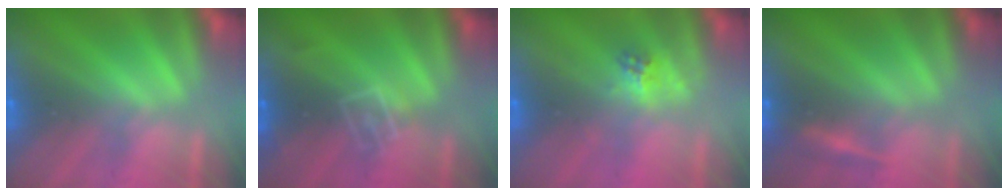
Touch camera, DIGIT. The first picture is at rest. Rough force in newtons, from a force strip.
{"total": 2.8}
{"total": 2.2}
{"total": 5.0}